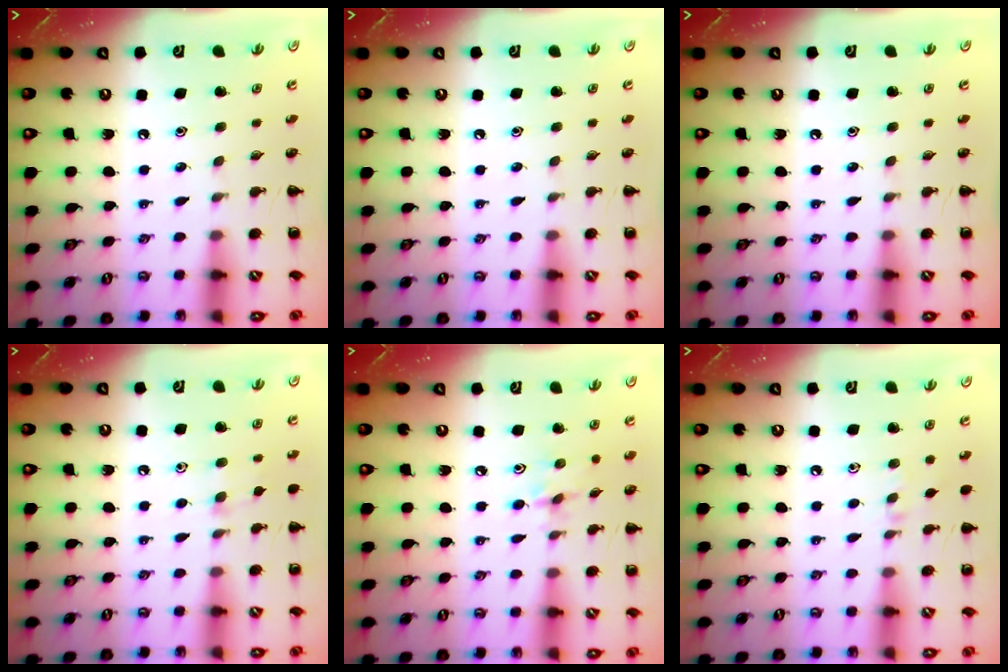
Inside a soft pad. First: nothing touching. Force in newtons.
{"total": 0.0}
{"total": 0.0}
{"total": 7.4, "press": 7.0, "slide": 2.3}
{"total": 2.9, "press": 2.9, "slide": 0.5}
{"total": 5.8, "press": 5.4, "slide": 2.0}